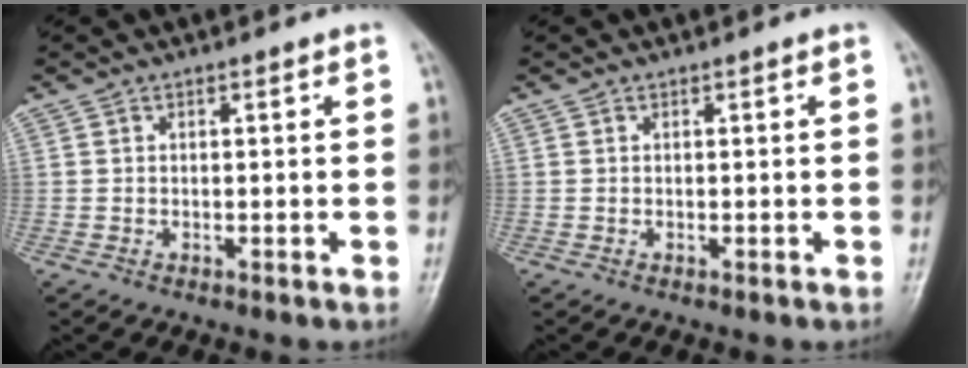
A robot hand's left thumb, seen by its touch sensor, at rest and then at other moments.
{"total": 0.0}